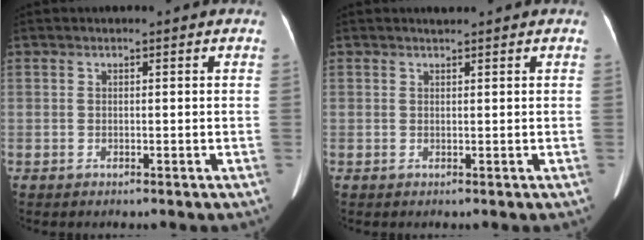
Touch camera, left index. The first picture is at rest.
{"total": 0.6, "force": [0.5, 0.0, 0.1], "torque": [-0.010, 0.004, 0.013]}